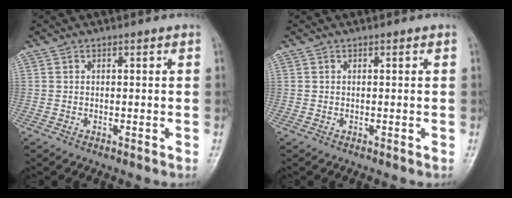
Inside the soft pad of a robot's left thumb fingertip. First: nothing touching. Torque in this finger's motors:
{"motor_torque": [-0.06, -0.01, -0.29, -0.23, 0.00]}